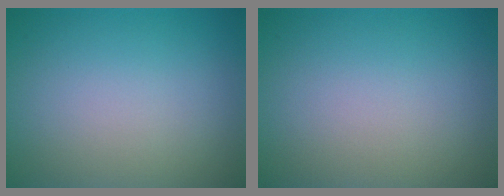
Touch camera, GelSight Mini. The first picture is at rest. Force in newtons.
{"total": 0.0}